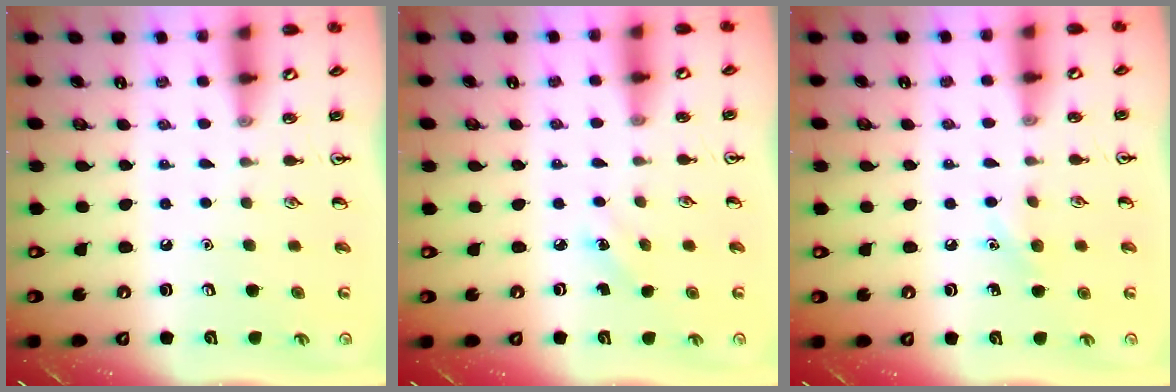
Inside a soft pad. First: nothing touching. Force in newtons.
{"total": 1.9, "press": 1.7, "slide": 0.8}
{"total": 5.7, "press": 5.4, "slide": 1.9}